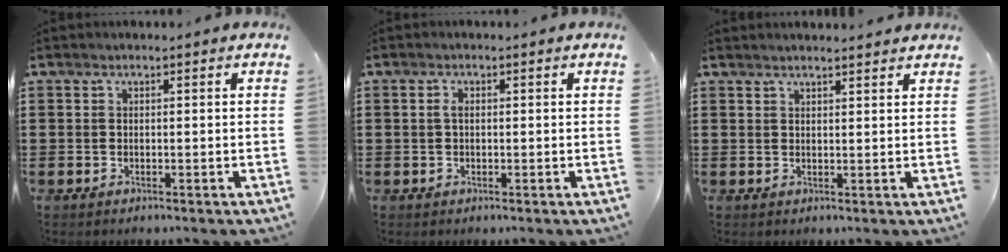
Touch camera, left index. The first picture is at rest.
{"total": 1.5, "force": [0.2, 0.7, 1.3], "torque": [-0.035, 0.001, -0.001]}
{"total": 1.5, "force": [1.5, 0.0, 0.1], "torque": [-0.007, 0.001, 0.029]}